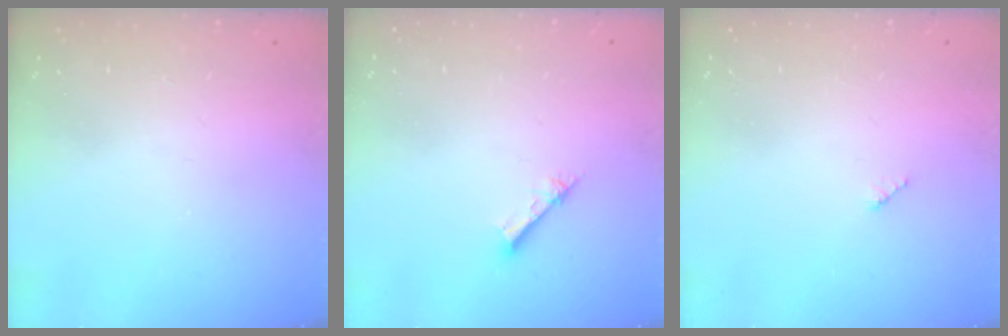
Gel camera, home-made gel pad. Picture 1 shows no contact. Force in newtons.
{"total": 1.5, "press": 1.5, "slide": 0.1}
{"total": 2.5, "press": 2.5, "slide": 0.3}